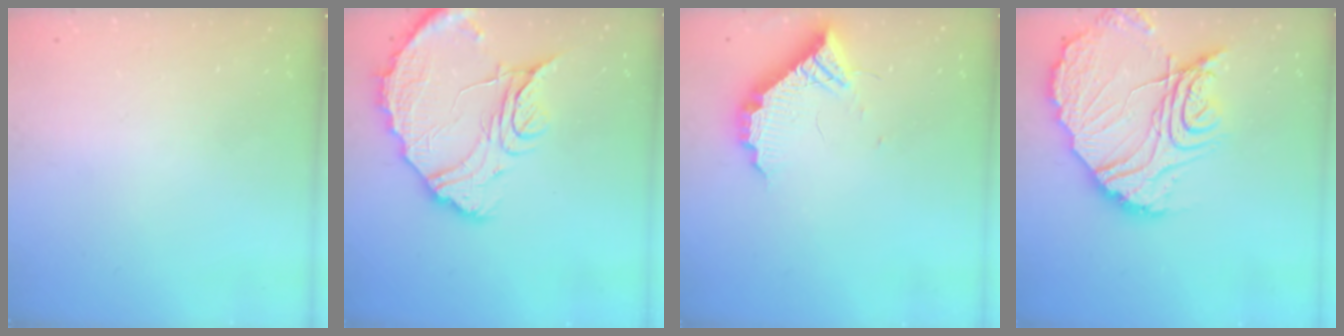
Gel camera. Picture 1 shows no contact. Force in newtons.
{"total": 15.0, "press": 14.9, "slide": 1.3}
{"total": 11.5, "press": 11.4, "slide": 0.8}
{"total": 20.3, "press": 20.2, "slide": 1.7}